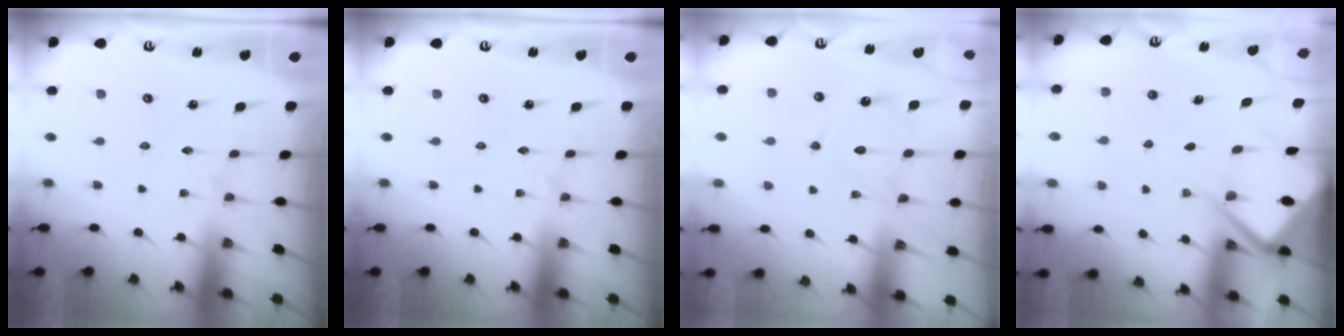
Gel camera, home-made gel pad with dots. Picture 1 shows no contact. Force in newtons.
{"total": 0.0}
{"total": 11.4, "press": 11.3, "slide": 1.2}
{"total": 7.5, "press": 7.5, "slide": 0.5}